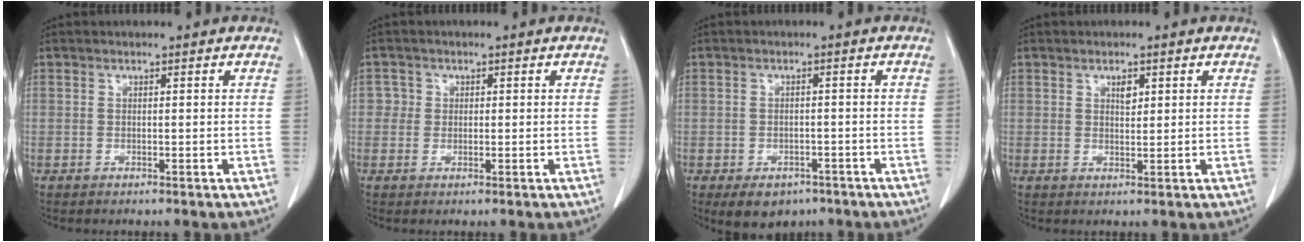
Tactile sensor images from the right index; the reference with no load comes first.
{"total": 1.8, "force": [0.3, 1.8, 0.0], "torque": [0.009, 0.003, 0.001]}
{"total": 5.8, "force": [-3.7, 3.8, 2.2], "torque": [-0.026, 0.002, -0.043]}
{"total": 1.6, "force": [0.8, 0.8, 1.2], "torque": [-0.019, -0.002, 0.015]}